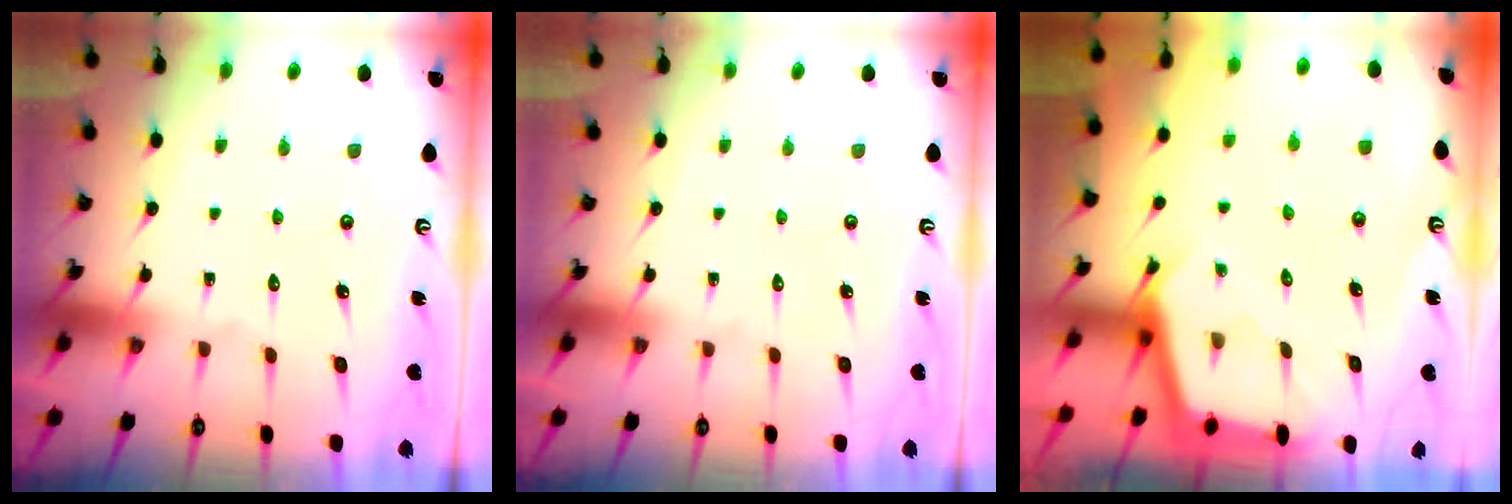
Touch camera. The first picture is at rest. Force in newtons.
{"total": 0.0}
{"total": 2.4, "press": 2.4, "slide": 0.1}